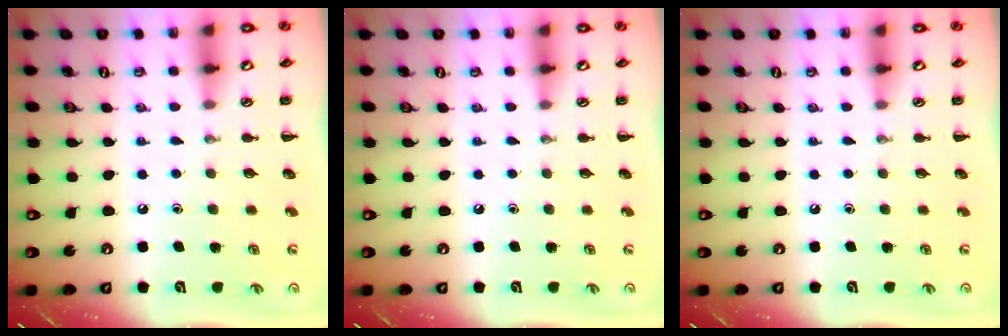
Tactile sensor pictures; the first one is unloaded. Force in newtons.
{"total": 0.0}
{"total": 0.0}